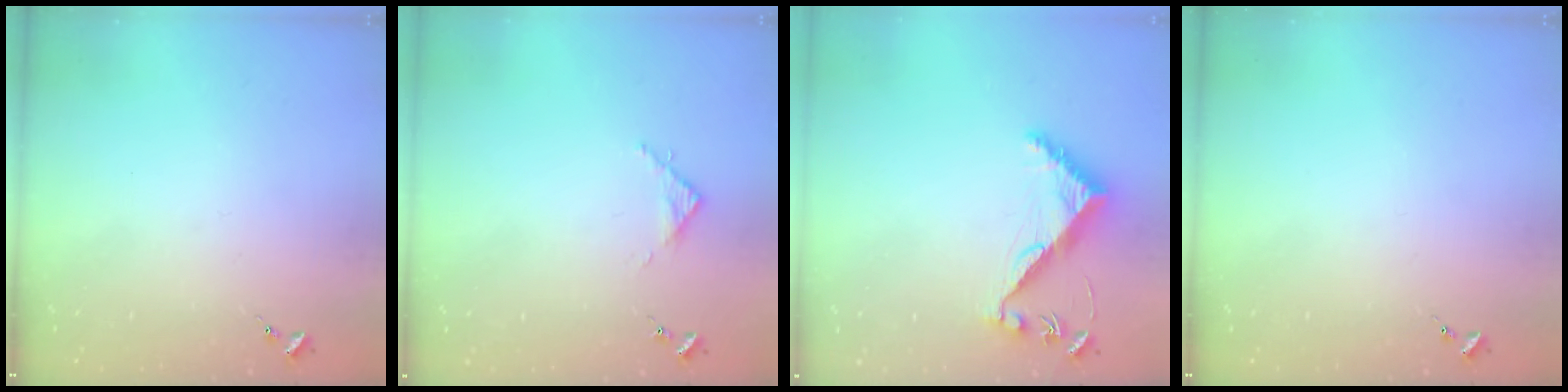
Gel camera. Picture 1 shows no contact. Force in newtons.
{"total": 2.8, "press": 2.8, "slide": 0.4}
{"total": 8.0, "press": 8.0, "slide": 0.5}
{"total": 0.0}